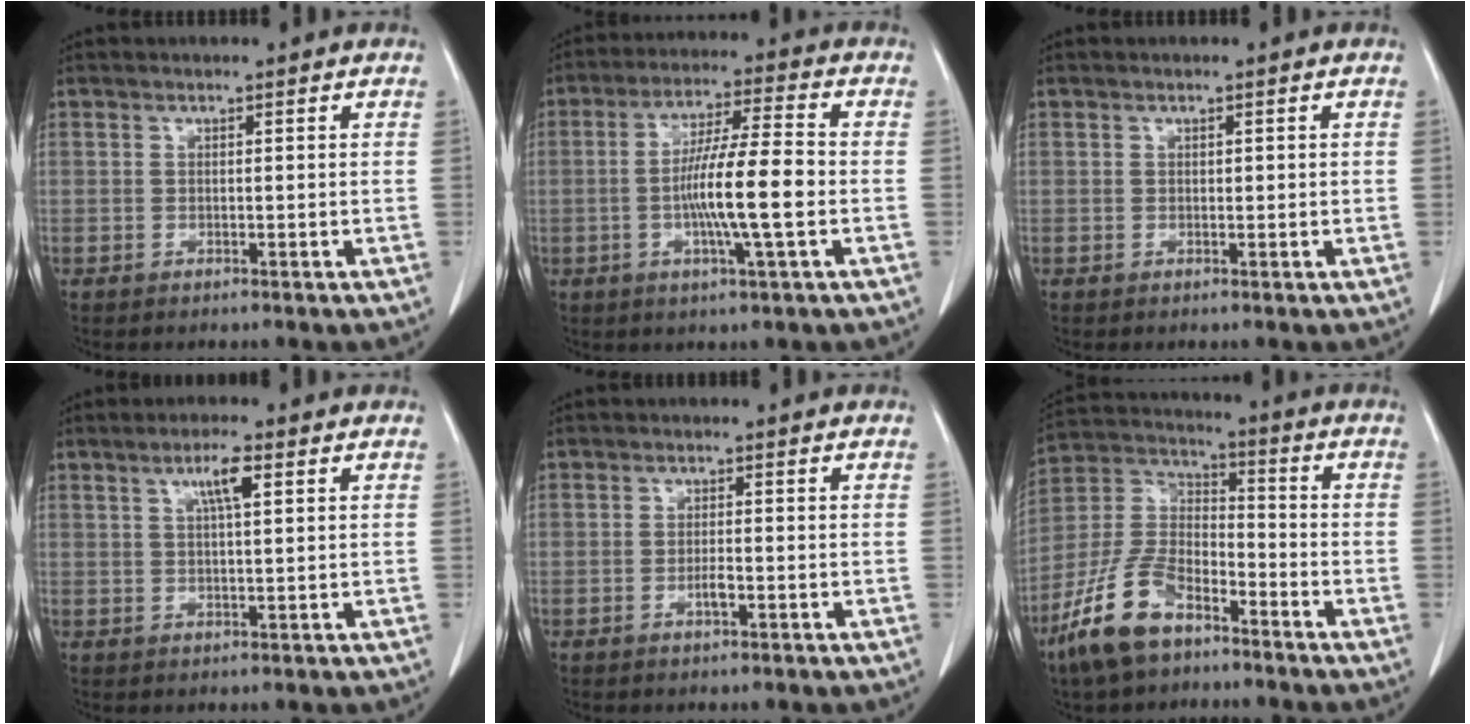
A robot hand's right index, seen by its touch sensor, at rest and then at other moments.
{"total": 10.8, "force": [-1.8, 0.3, 10.7], "torque": [-0.189, 0.000, -0.038]}
{"total": 0.5, "force": [0.1, 0.3, 0.4], "torque": [-0.005, 0.000, 0.003]}
{"total": 4.0, "force": [1.7, 0.4, 3.6], "torque": [-0.066, 0.003, 0.029]}
{"total": 1.7, "force": [-0.6, 0.4, 1.5], "torque": [-0.025, 0.003, -0.008]}
{"total": 13.0, "force": [-8.7, 5.5, 8.1], "torque": [-0.182, 0.000, -0.173]}